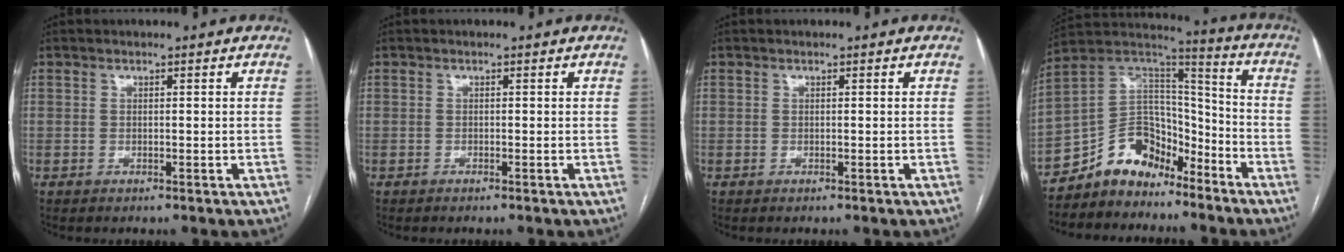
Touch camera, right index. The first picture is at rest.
{"total": 0.0}
{"total": 0.0}
{"total": 12.3, "force": [-9.5, 6.8, 3.9], "torque": [-0.065, 0.064, -0.172]}